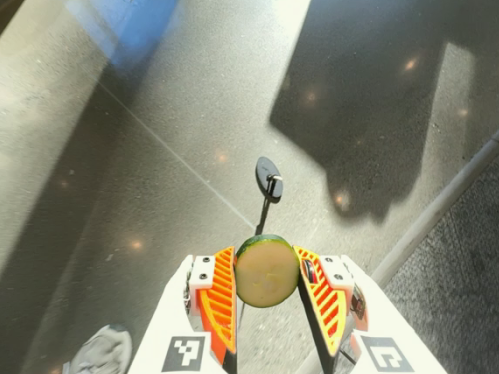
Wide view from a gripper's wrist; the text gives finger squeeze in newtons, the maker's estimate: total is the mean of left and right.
{"total": 11.0, "left": 11.0, "right": 11.0}